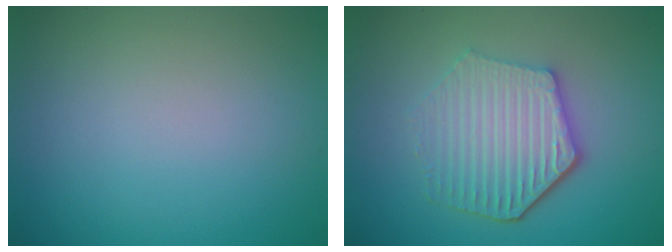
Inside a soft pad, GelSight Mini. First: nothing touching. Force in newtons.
{"total": 5.5, "press": 4.3, "slide": 3.3}